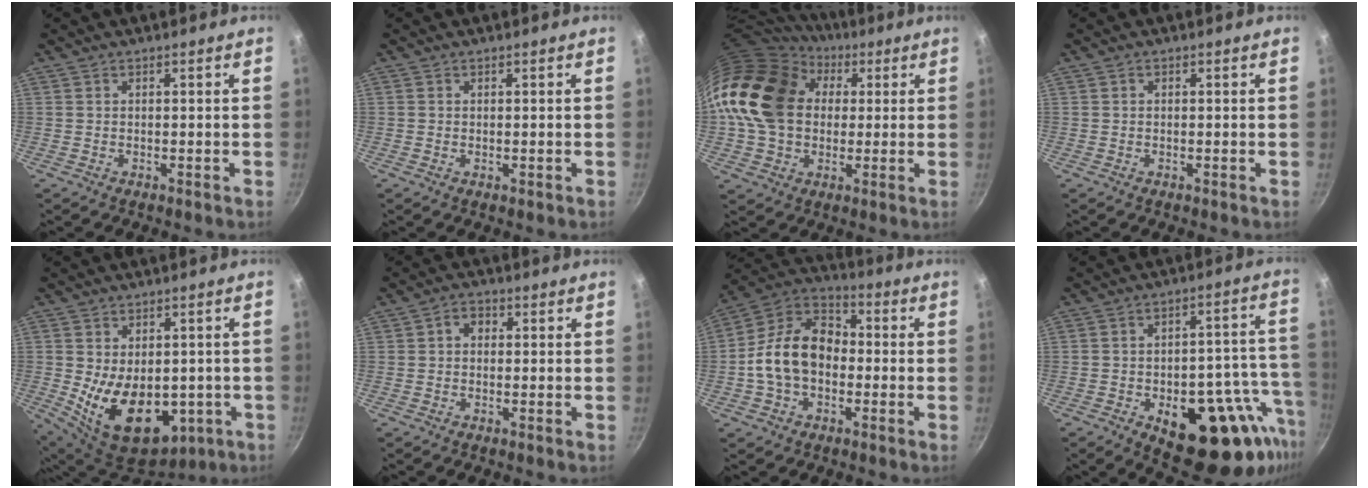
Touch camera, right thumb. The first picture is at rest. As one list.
[{"total": 0.0}, {"total": 22.0, "force": [3.3, 17.1, 13.5], "torque": [-0.241, 0.039, 0.051]}, {"total": 0.0}, {"total": 16.9, "force": [-2.7, 11.1, 12.5], "torque": [-0.171, -0.020, -0.012]}, {"total": 3.0, "force": [0.4, 2.4, 1.8], "torque": [-0.020, 0.006, -0.001]}, {"total": 15.0, "force": [-1.7, 10.7, 10.3], "torque": [-0.147, 0.044, -0.050]}, {"total": 21.0, "force": [-8.0, 10.8, 16.1], "torque": [-0.150, 0.021, -0.102]}]